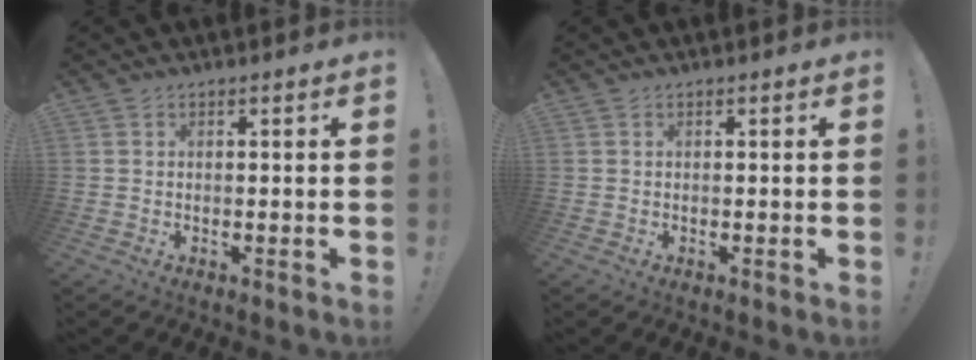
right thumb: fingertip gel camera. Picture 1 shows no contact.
{"total": 0.0}